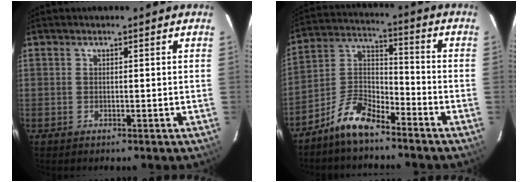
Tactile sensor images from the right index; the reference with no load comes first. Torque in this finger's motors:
{"motor_torque": [0.61, -0.68, 0.31, 0.08]}